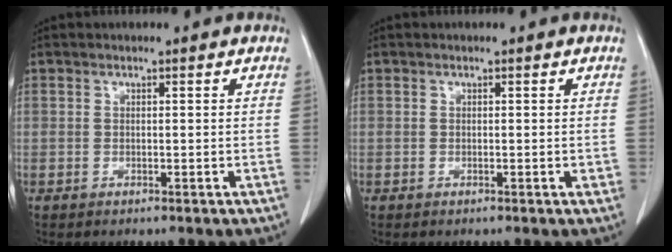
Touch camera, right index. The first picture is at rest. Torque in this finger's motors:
{"motor_torque": [0.19, 0.04, 0.10, 0.02]}